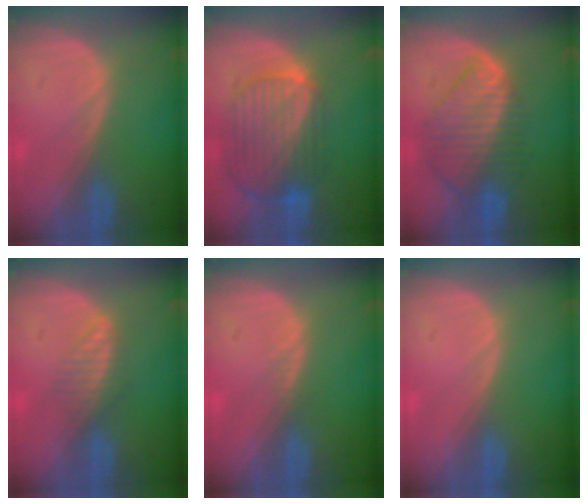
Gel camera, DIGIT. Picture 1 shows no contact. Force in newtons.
{"total": 10.3, "press": 8.7, "slide": 5.6}
{"total": 8.7, "press": 7.7, "slide": 4.2}
{"total": 2.7, "press": 2.7, "slide": 0.2}
{"total": 0.5, "press": 0.5, "slide": 0.1}
{"total": 0.0}